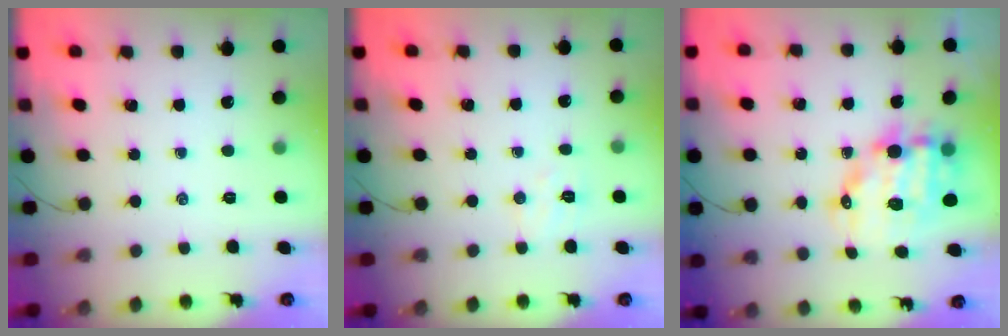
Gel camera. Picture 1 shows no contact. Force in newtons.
{"total": 5.1, "press": 5.0, "slide": 1.0}
{"total": 13.4, "press": 13.1, "slide": 3.0}